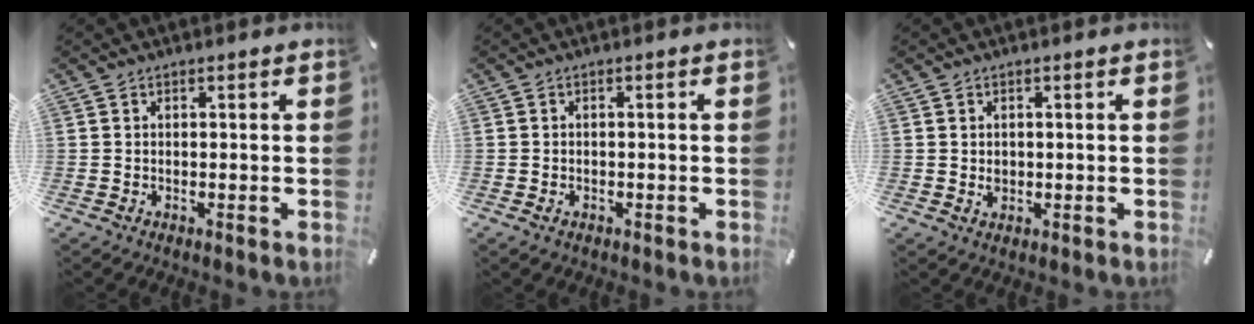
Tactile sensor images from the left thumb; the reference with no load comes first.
{"total": 1.2, "force": [-0.7, 0.7, 0.8], "torque": [-0.015, 0.003, -0.012]}
{"total": 1.5, "force": [0.1, 1.3, 0.8], "torque": [-0.009, 0.002, 0.000]}